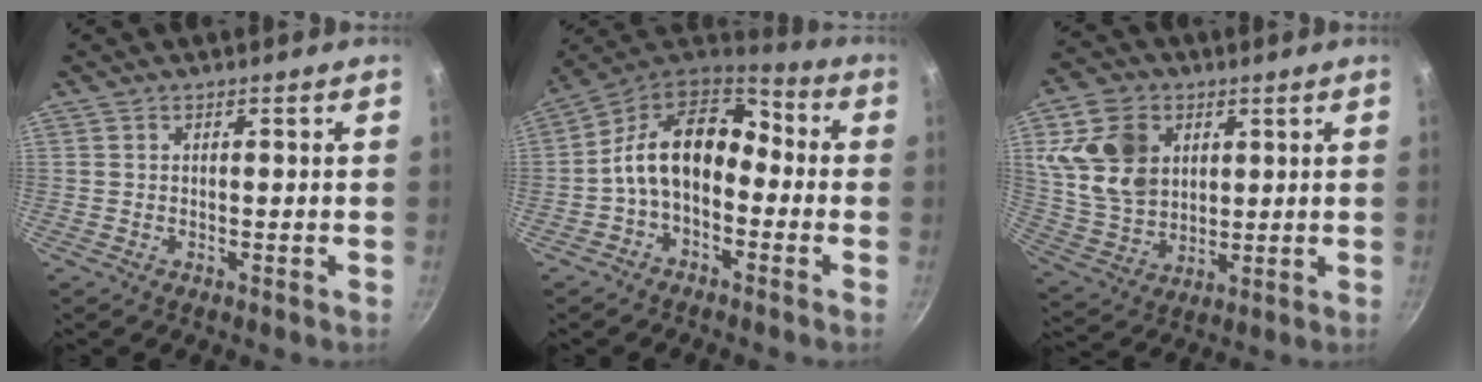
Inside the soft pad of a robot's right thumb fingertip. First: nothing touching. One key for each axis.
{"total": 14.4, "fx": -1.6, "fy": 9.6, "fz": 10.6, "tx": -0.161, "ty": 0.053, "tz": -0.051}
{"total": 14.7, "fx": 4.2, "fy": 11.2, "fz": 8.5, "tx": -0.136, "ty": -0.012, "tz": 0.092}